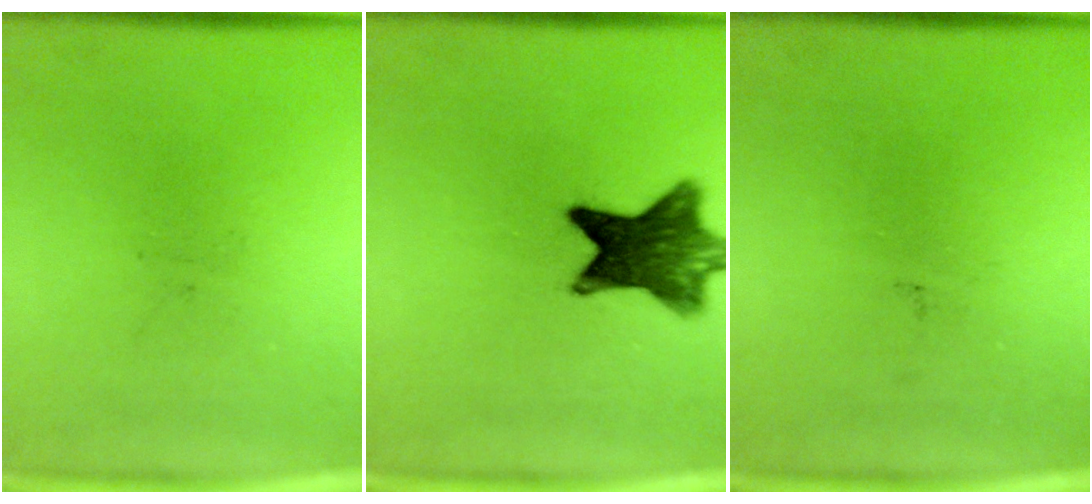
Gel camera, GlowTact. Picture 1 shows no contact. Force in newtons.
{"total": 10.0}
{"total": 0.0}